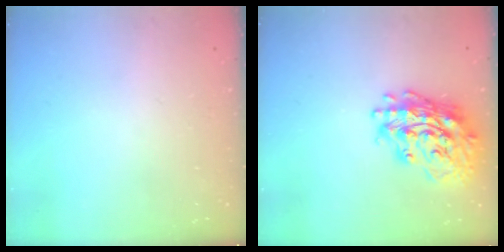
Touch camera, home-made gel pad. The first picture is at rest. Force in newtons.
{"total": 19.4, "press": 19.2, "slide": 3.0}